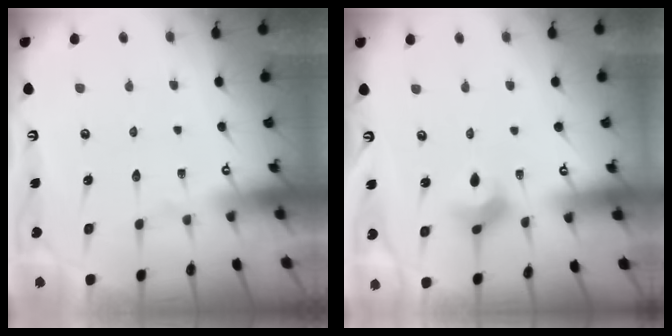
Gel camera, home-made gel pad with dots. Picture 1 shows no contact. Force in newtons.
{"total": 3.9, "press": 3.9, "slide": 0.6}